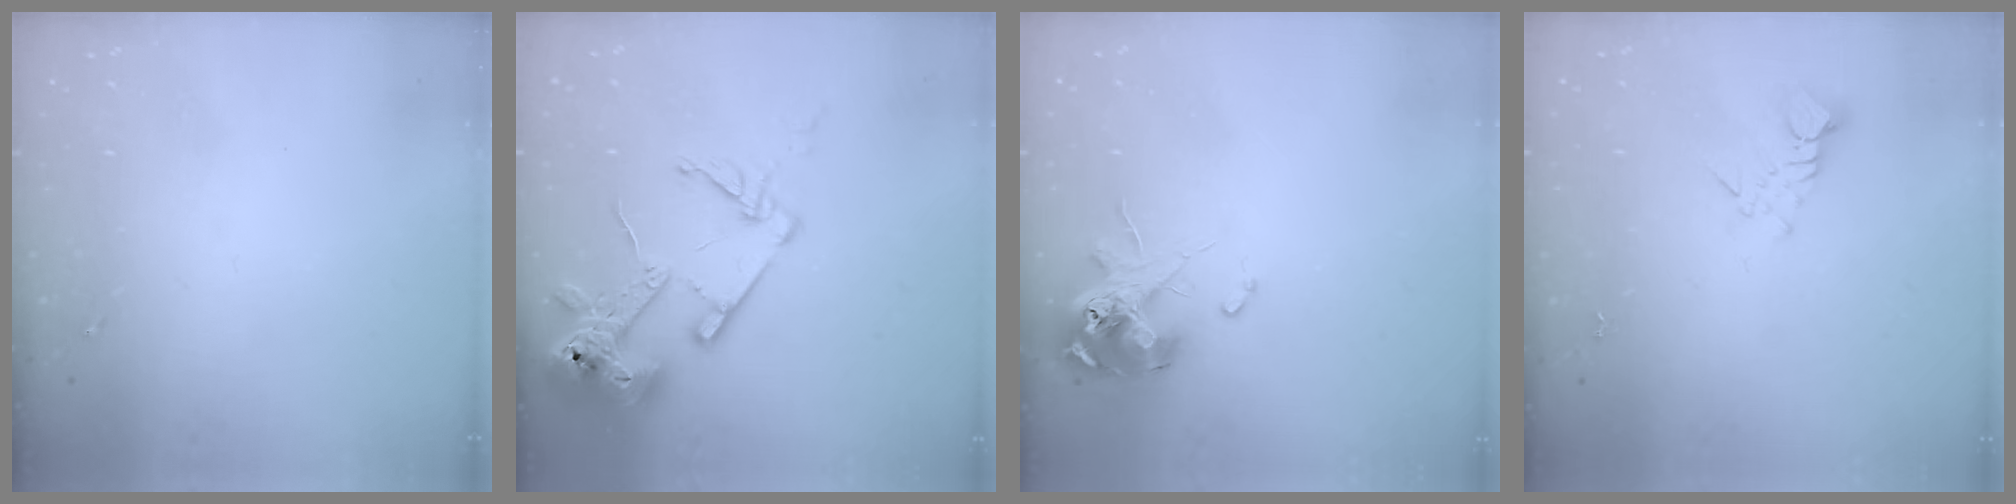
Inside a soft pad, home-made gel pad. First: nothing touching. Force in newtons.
{"total": 17.2, "press": 17.1, "slide": 2.1}
{"total": 12.0, "press": 11.8, "slide": 1.6}
{"total": 3.7, "press": 3.7, "slide": 0.2}